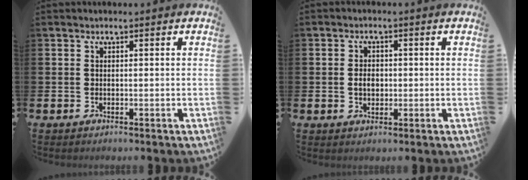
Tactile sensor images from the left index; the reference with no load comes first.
{"total": 2.6, "force": [0.0, 1.8, 1.9], "torque": [-0.015, -0.001, -0.007]}